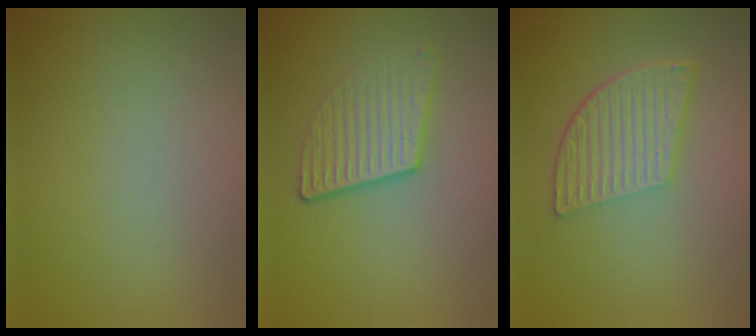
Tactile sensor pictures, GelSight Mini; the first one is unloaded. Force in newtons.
{"total": 3.6, "press": 2.7, "slide": 2.4}
{"total": 5.7, "press": 4.0, "slide": 4.0}